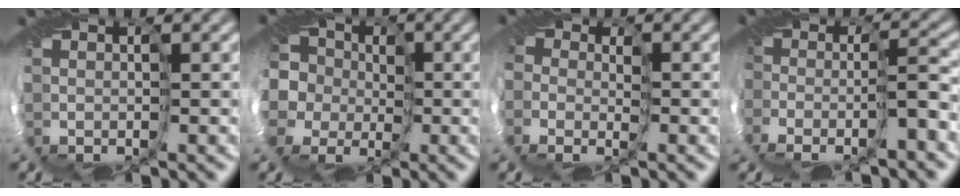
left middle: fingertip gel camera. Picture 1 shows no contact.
{"total": 6.8, "force": [-0.4, 6.5, 2.0], "torque": [-0.050, 0.020, -0.066]}
{"total": 2.7, "force": [-0.9, 2.5, 0.6], "torque": [0.002, -0.014, -0.026]}
{"total": 3.6, "force": [-3.3, 0.2, 1.5], "torque": [-0.008, -0.026, -0.070]}